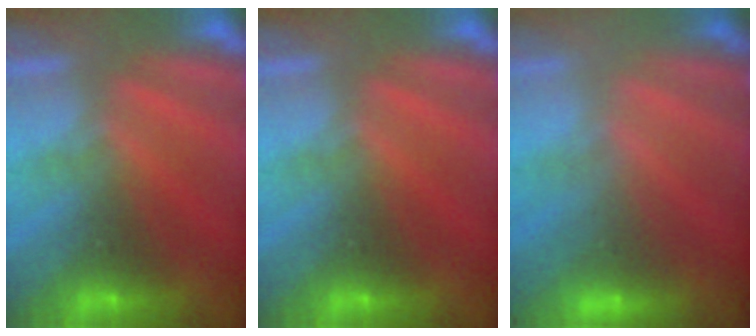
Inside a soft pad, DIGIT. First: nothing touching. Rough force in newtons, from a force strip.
{"total": 0.0}
{"total": 2.3}